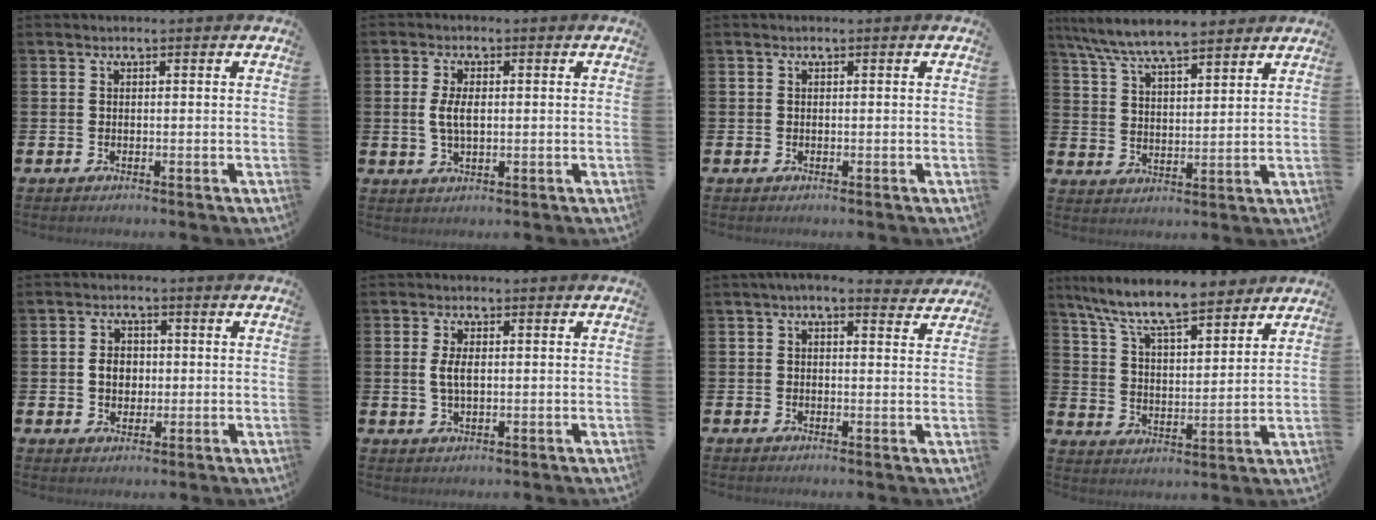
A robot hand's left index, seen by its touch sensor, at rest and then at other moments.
{"total": 3.7, "force": [0.4, 1.8, 3.2], "torque": [-0.059, 0.007, 0.004]}
{"total": 0.0}
{"total": 7.8, "force": [7.3, 1.1, 2.5], "torque": [-0.076, -0.031, 0.132]}
{"total": 3.5, "force": [0.2, 2.9, 1.9], "torque": [-0.023, 0.002, -0.005]}
{"total": 3.1, "force": [0.4, 1.5, 2.7], "torque": [-0.049, 0.005, 0.004]}
{"total": 2.9, "force": [2.5, 0.7, 1.2], "torque": [-0.016, -0.011, 0.042]}
{"total": 9.8, "force": [8.8, 1.9, 3.8], "torque": [-0.103, -0.052, 0.155]}